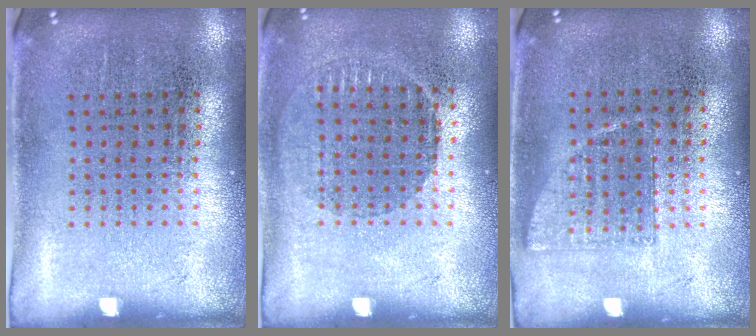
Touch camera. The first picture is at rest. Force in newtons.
{"total": 0.9, "press": 0.8, "slide": 0.3}
{"total": 0.7, "press": 0.7, "slide": 0.2}